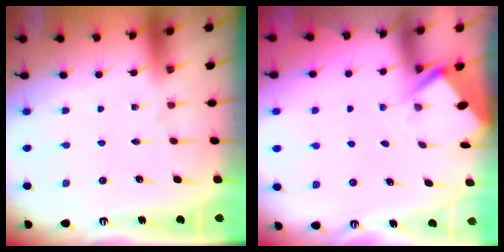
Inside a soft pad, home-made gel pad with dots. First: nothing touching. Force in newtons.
{"total": 2.8, "press": 2.8, "slide": 0.3}